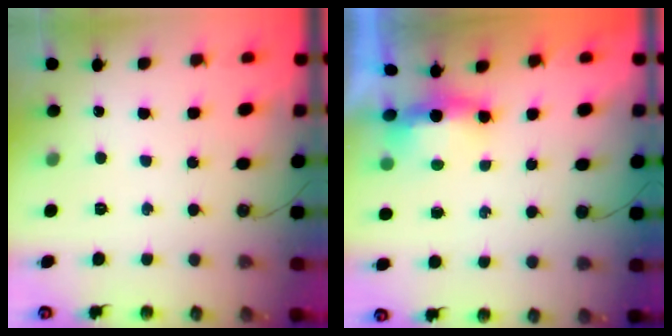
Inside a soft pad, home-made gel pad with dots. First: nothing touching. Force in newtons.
{"total": 6.5, "press": 5.2, "slide": 3.8}